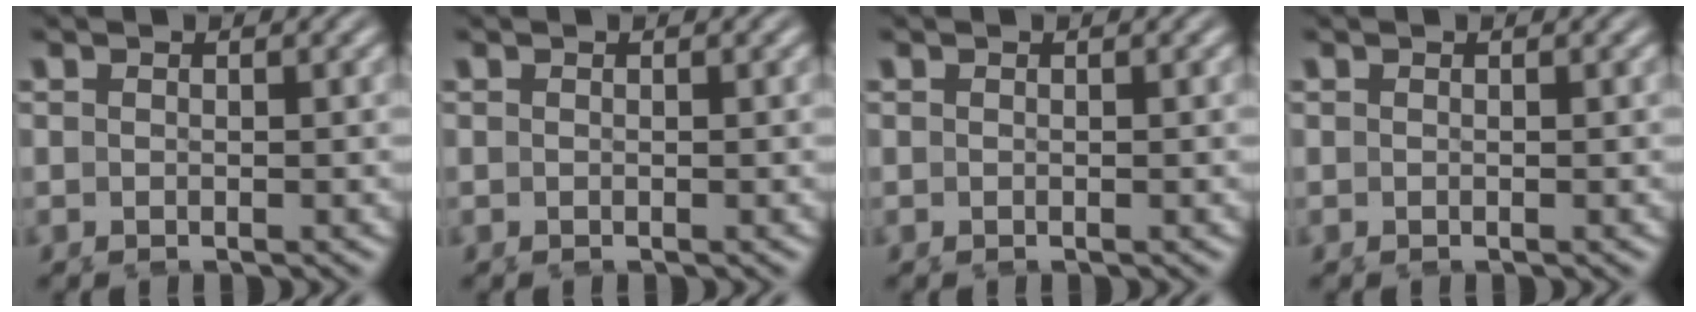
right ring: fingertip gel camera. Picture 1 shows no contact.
{"total": 0.0}
{"total": 0.0}
{"total": 0.0}